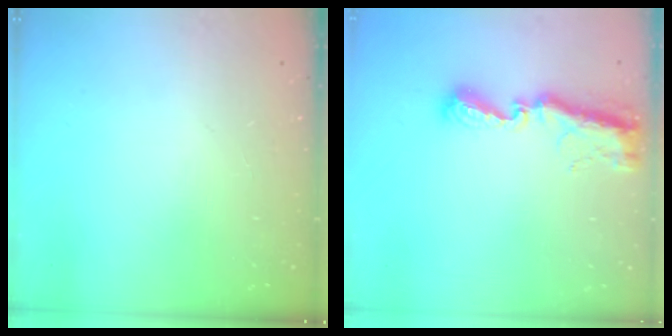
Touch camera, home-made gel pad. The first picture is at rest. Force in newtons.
{"total": 9.9, "press": 9.9, "slide": 0.7}